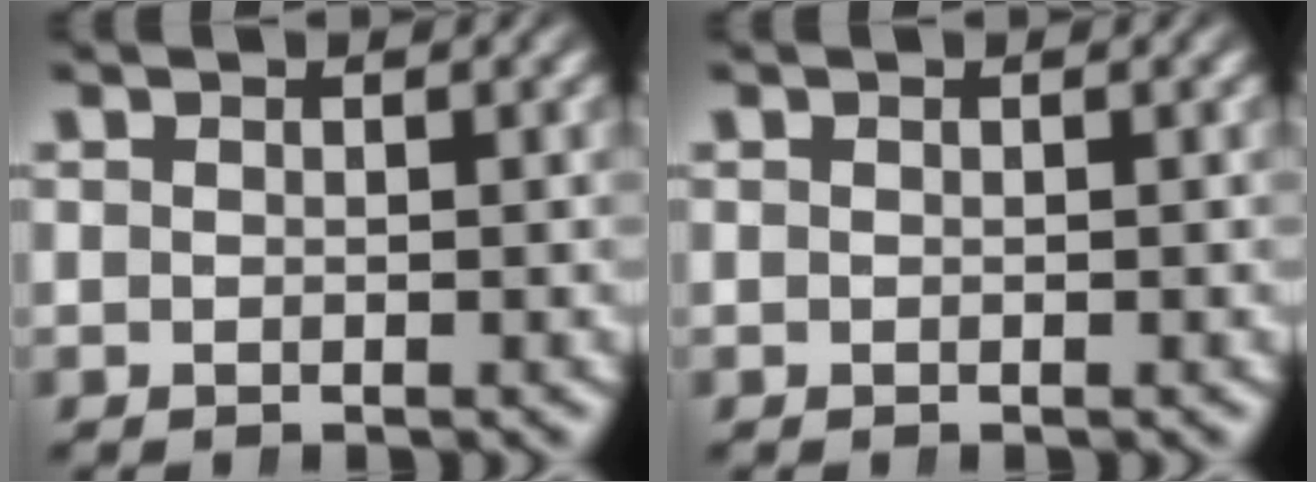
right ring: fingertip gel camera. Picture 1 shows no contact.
{"total": 0.0}